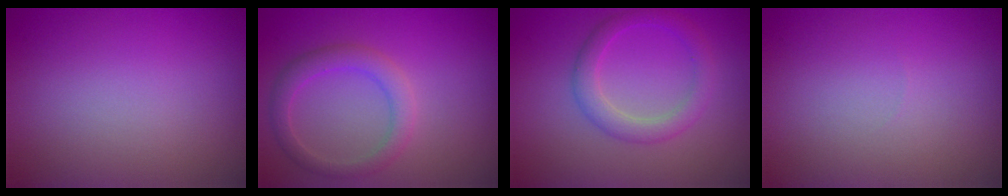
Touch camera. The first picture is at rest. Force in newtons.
{"total": 2.9, "press": 2.9, "slide": 0.1}
{"total": 2.8, "press": 2.8, "slide": 0.0}
{"total": 0.0}